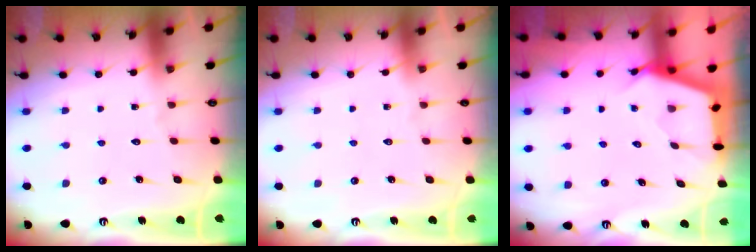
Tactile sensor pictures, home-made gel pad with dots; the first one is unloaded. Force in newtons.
{"total": 0.0}
{"total": 2.5, "press": 2.5, "slide": 0.3}